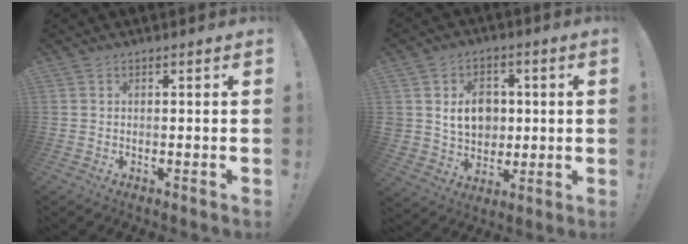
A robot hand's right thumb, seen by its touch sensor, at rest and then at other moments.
{"total": 11.4, "force": [2.3, 9.8, 5.4], "torque": [-0.081, -0.007, 0.052]}